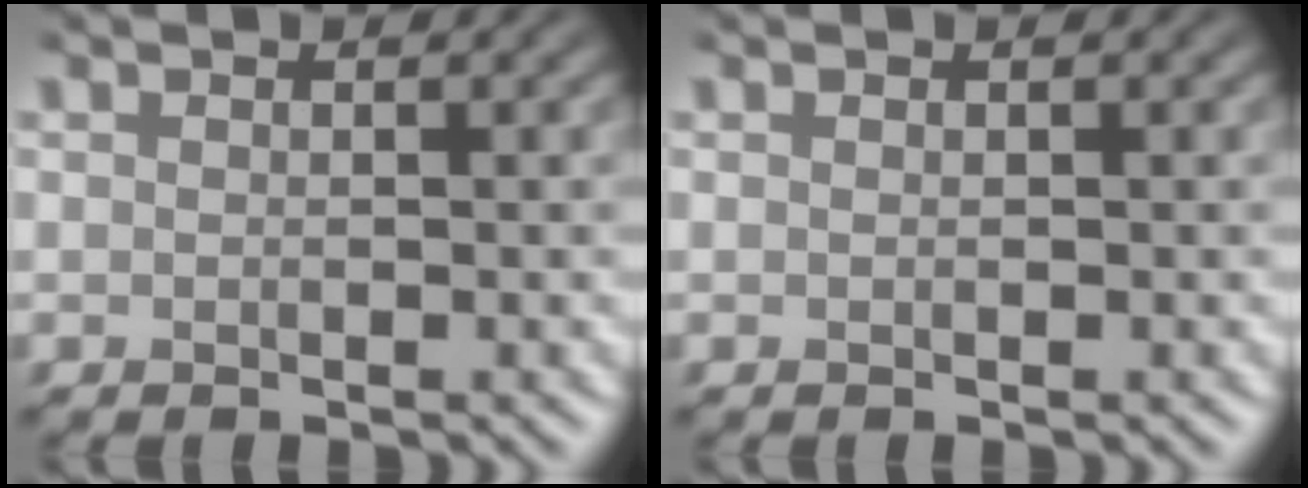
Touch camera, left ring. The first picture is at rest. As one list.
[{"total": 0.0}]